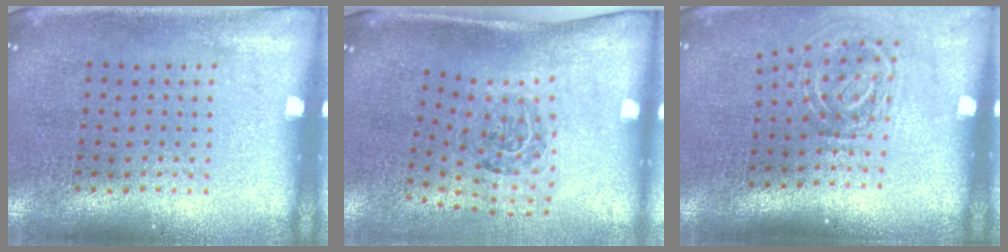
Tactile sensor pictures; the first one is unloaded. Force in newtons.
{"total": 1.5, "press": 1.2, "slide": 1.0}
{"total": 1.8, "press": 1.2, "slide": 1.3}